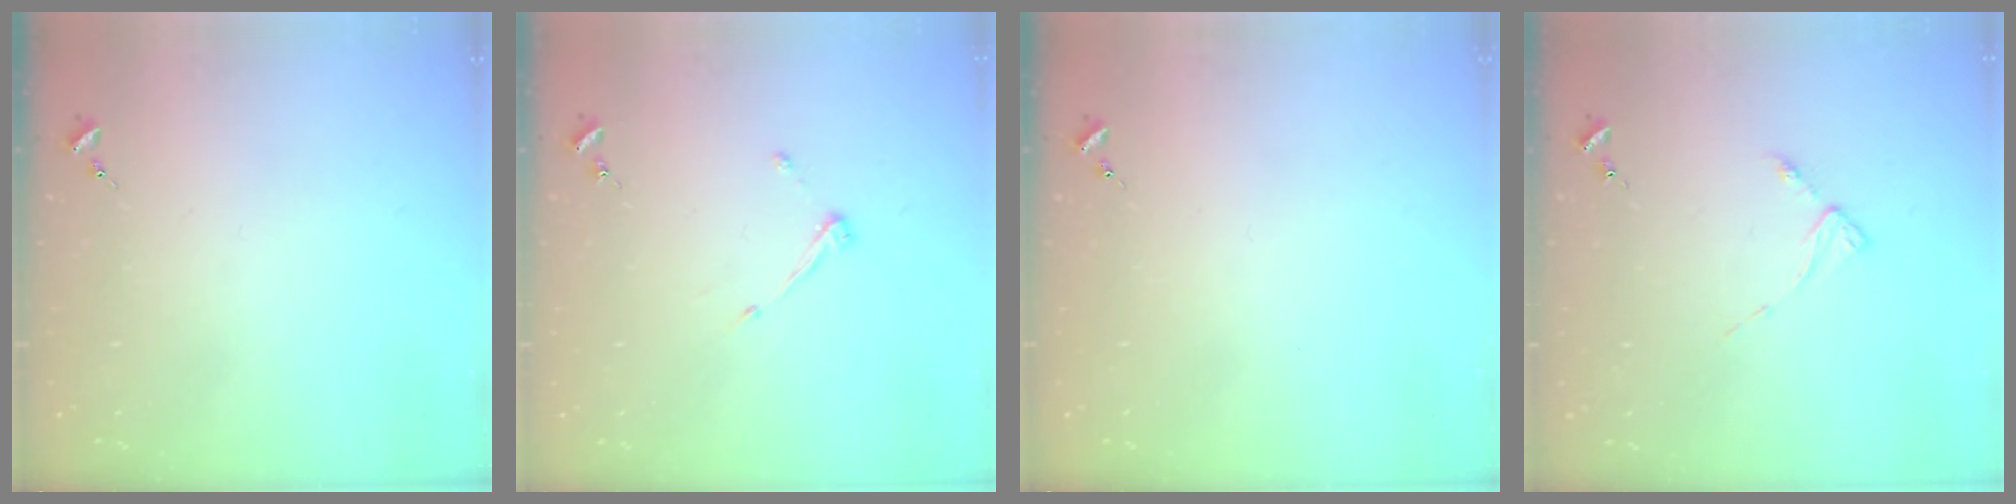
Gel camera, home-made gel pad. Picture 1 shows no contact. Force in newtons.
{"total": 4.0, "press": 4.0, "slide": 0.6}
{"total": 0.0}
{"total": 2.7, "press": 2.7, "slide": 0.4}